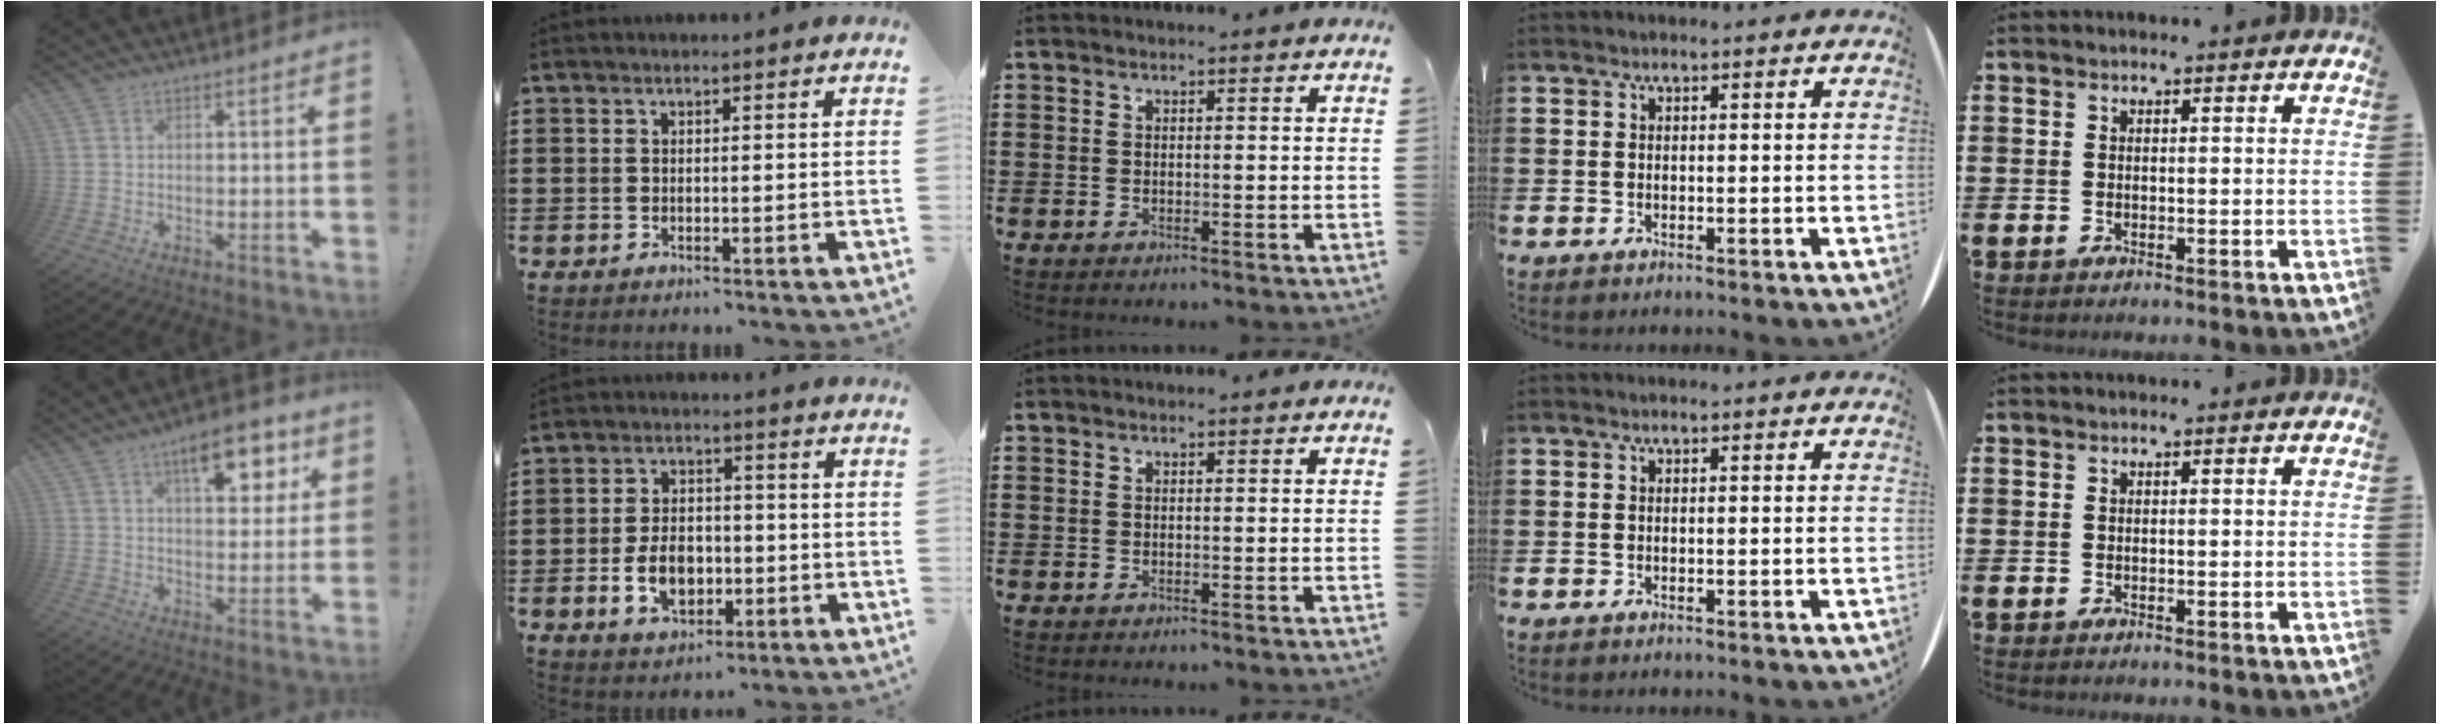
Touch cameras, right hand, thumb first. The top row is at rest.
{"thumb": {"total": 12.9, "force": [6.6, 5.5, 9.7], "torque": [-0.123, -0.022, 0.105]}, "index": {"total": 6.8, "force": [-1.8, 4.5, 4.7], "torque": [-0.082, 0.001, -0.037]}}